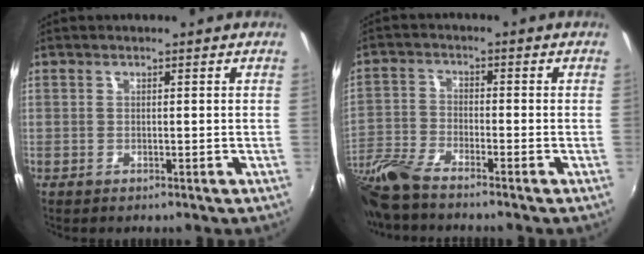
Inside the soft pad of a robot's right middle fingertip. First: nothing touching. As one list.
[{"total": 10.2, "force": [-8.6, 1.6, 5.2], "torque": [-0.130, -0.020, -0.180]}]